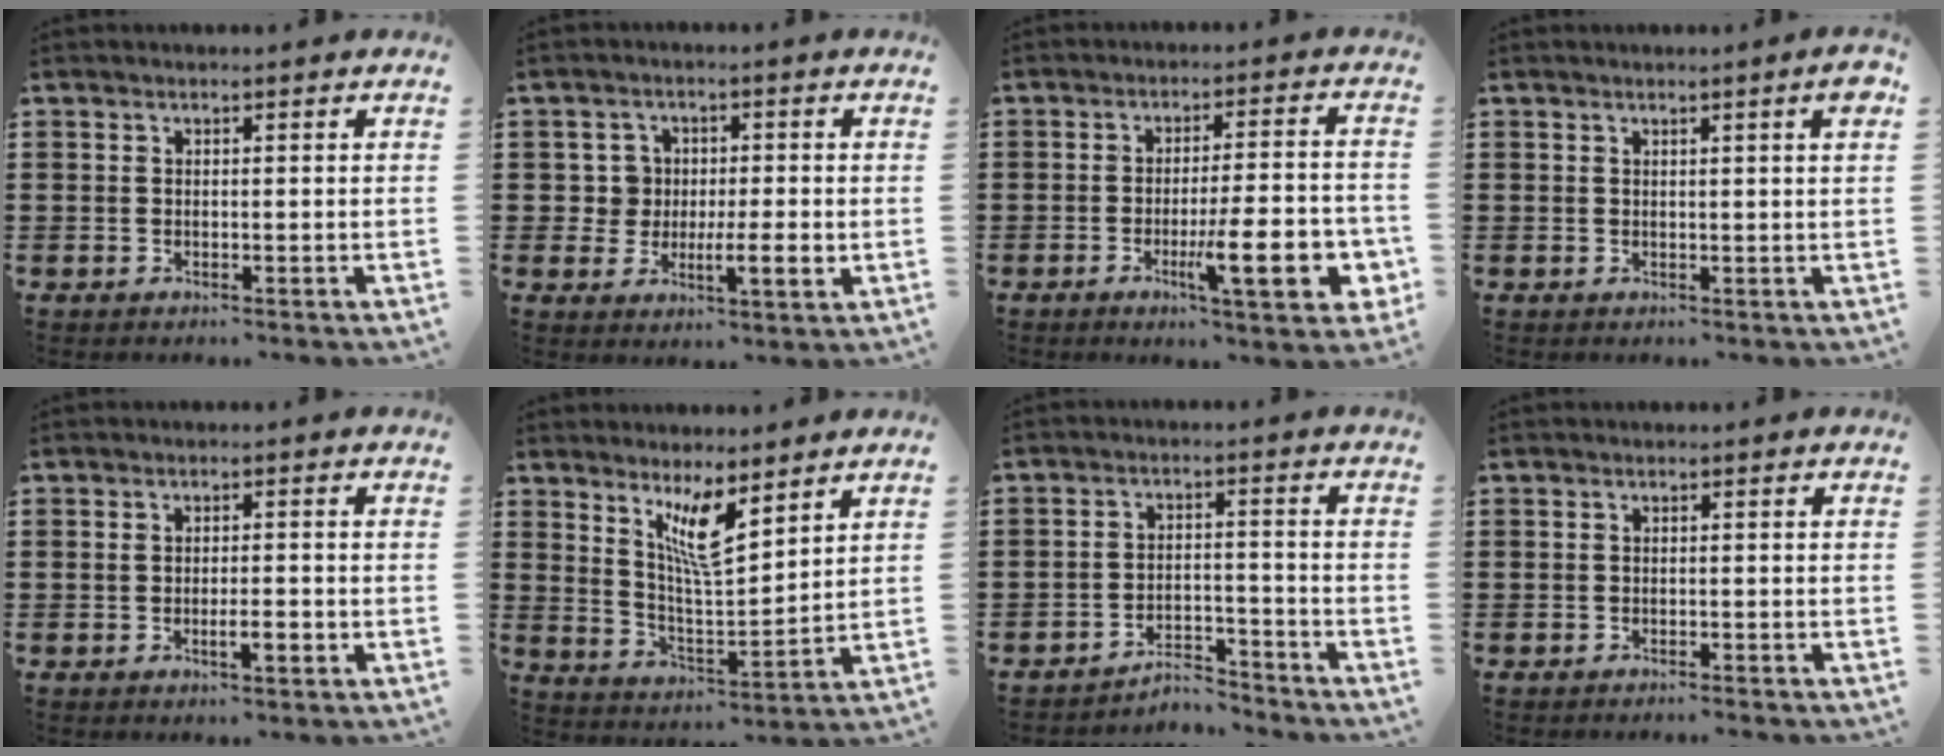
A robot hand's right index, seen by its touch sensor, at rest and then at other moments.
{"total": 4.7, "force": [-0.3, 3.6, 3.1], "torque": [-0.062, 0.007, -0.008]}
{"total": 12.3, "force": [-3.7, 2.6, 11.4], "torque": [-0.176, -0.004, -0.058]}
{"total": 2.2, "force": [1.1, -0.2, 1.9], "torque": [-0.031, -0.003, 0.016]}
{"total": 3.2, "force": [-0.9, 1.1, 2.8], "torque": [-0.048, 0.003, -0.015]}
{"total": 7.7, "force": [4.9, 1.5, 5.7], "torque": [-0.116, -0.018, 0.085]}
{"total": 4.2, "force": [-4.2, 0.7, 0.5], "torque": [-0.013, 0.007, -0.085]}
{"total": 0.6, "force": [-0.5, 0.0, 0.2], "torque": [-0.005, -0.002, -0.011]}